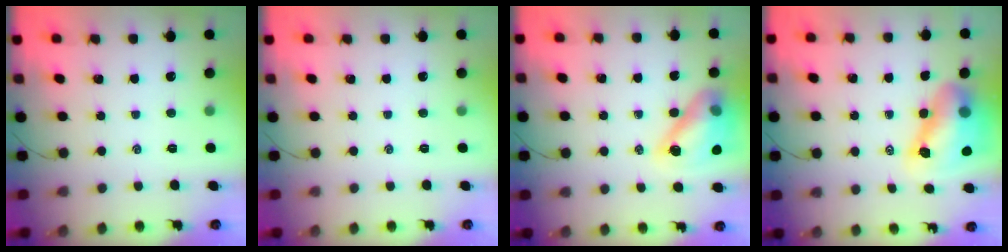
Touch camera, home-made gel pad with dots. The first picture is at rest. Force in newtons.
{"total": 0.0}
{"total": 14.4, "press": 13.9, "slide": 4.0}
{"total": 12.5, "press": 12.0, "slide": 3.6}